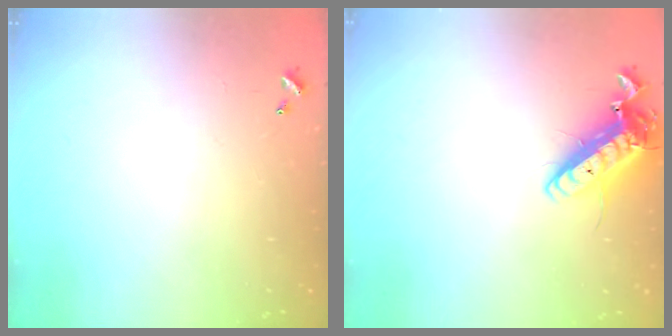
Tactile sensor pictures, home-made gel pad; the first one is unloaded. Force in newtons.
{"total": 14.5, "press": 14.2, "slide": 2.9}